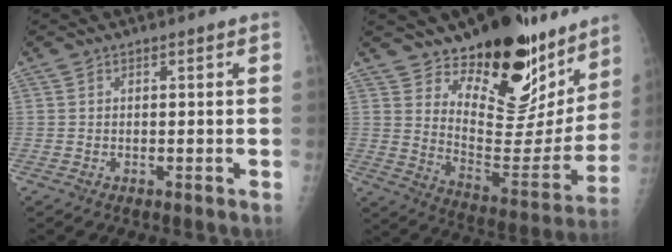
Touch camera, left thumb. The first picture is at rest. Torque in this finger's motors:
{"motor_torque": [0.43, 0.68, 0.11, -0.71, 0.16]}